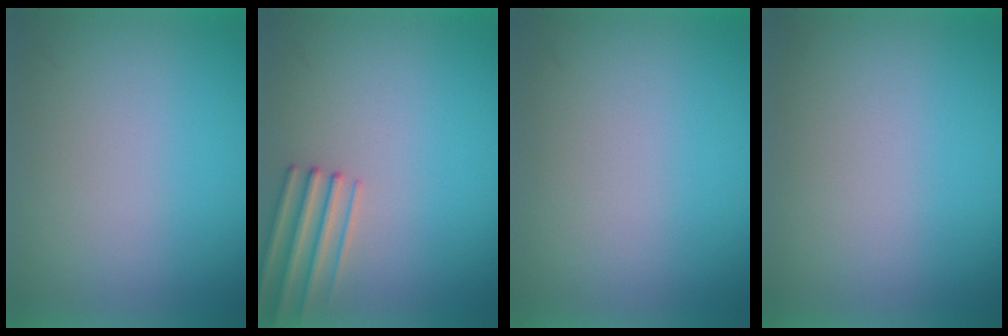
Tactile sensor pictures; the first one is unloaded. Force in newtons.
{"total": 2.5}
{"total": 0.0}
{"total": 1.0}